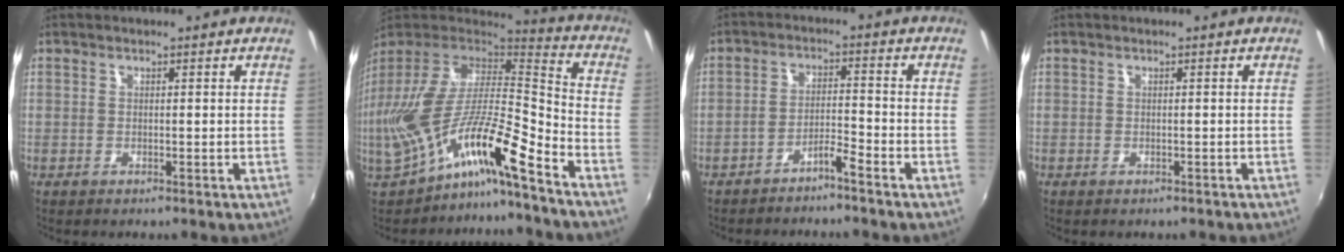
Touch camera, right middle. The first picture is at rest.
{"total": 14.4, "force": [-8.4, 3.0, 11.4], "torque": [-0.193, -0.001, -0.159]}
{"total": 3.5, "force": [-3.0, 0.1, 1.7], "torque": [-0.044, 0.008, -0.056]}
{"total": 1.1, "force": [-0.9, 0.5, 0.4], "torque": [-0.010, -0.003, -0.010]}